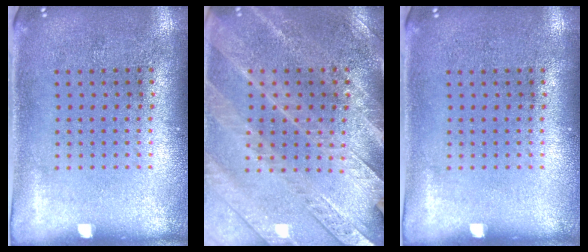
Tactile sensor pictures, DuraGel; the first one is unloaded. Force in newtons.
{"total": 2.8, "press": 2.7, "slide": 0.6}
{"total": 0.0}